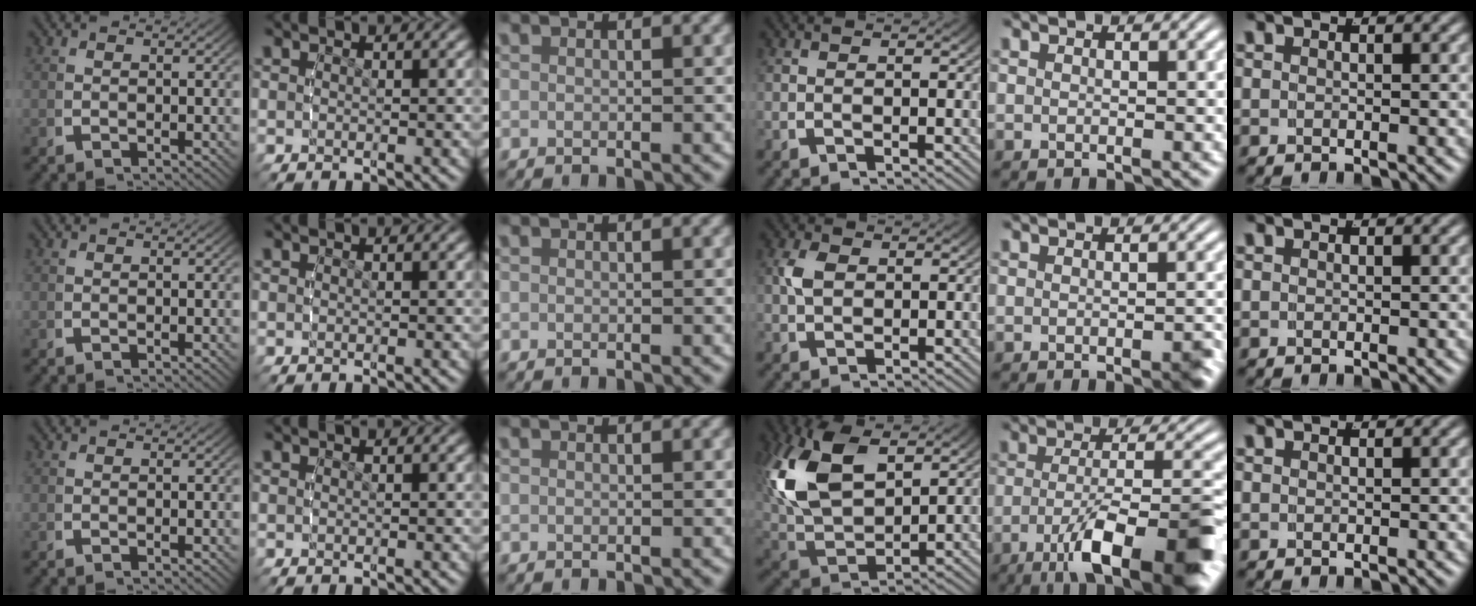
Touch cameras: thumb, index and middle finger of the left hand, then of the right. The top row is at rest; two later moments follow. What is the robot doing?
{"motion": "lift_and_place", "object": "bottle cap"}